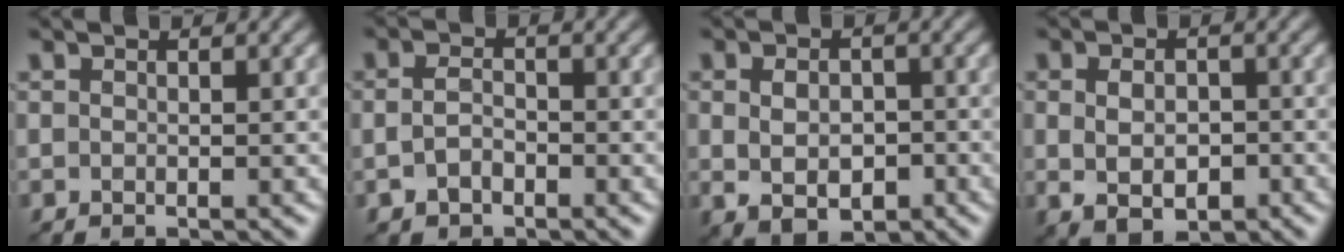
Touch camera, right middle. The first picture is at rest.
{"total": 1.5, "force": [-0.7, 0.8, 1.0], "torque": [-0.028, 0.003, -0.015]}
{"total": 3.9, "force": [-0.7, 2.6, 2.8], "torque": [-0.044, -0.005, -0.006]}
{"total": 3.4, "force": [-0.6, 2.2, 2.6], "torque": [-0.040, -0.004, -0.005]}